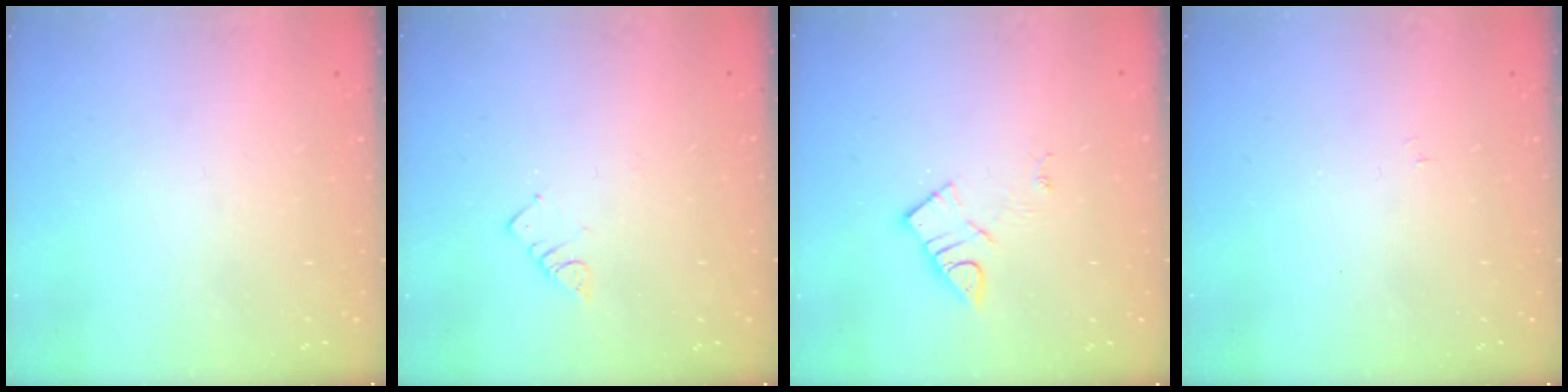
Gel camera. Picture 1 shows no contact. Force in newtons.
{"total": 3.5, "press": 3.5, "slide": 0.4}
{"total": 6.4, "press": 6.4, "slide": 0.3}
{"total": 3.0, "press": 3.0, "slide": 0.3}